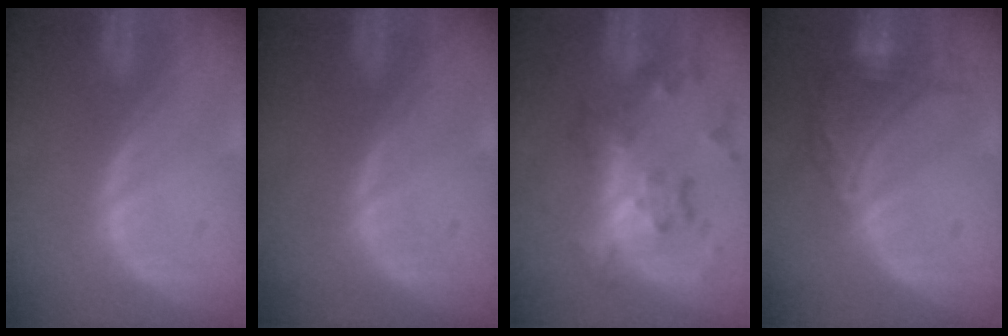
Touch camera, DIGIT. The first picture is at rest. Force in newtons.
{"total": 0.0}
{"total": 8.5, "press": 7.4, "slide": 4.1}
{"total": 7.2, "press": 7.2, "slide": 0.1}